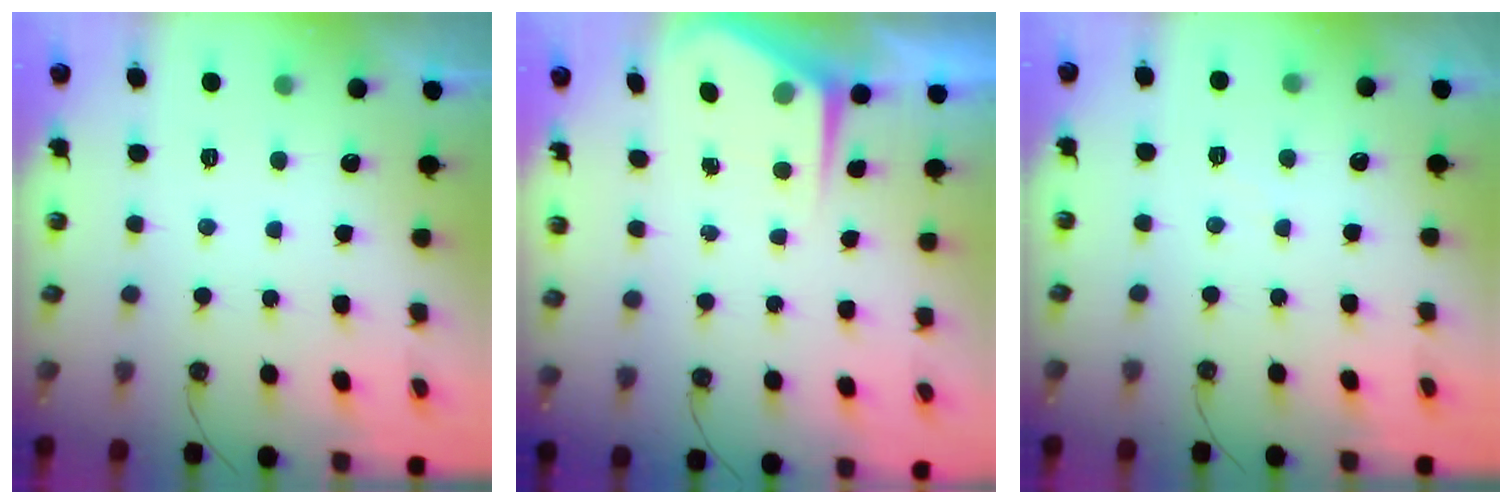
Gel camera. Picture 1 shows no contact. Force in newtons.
{"total": 5.2, "press": 5.2, "slide": 0.1}
{"total": 2.5, "press": 2.4, "slide": 0.4}